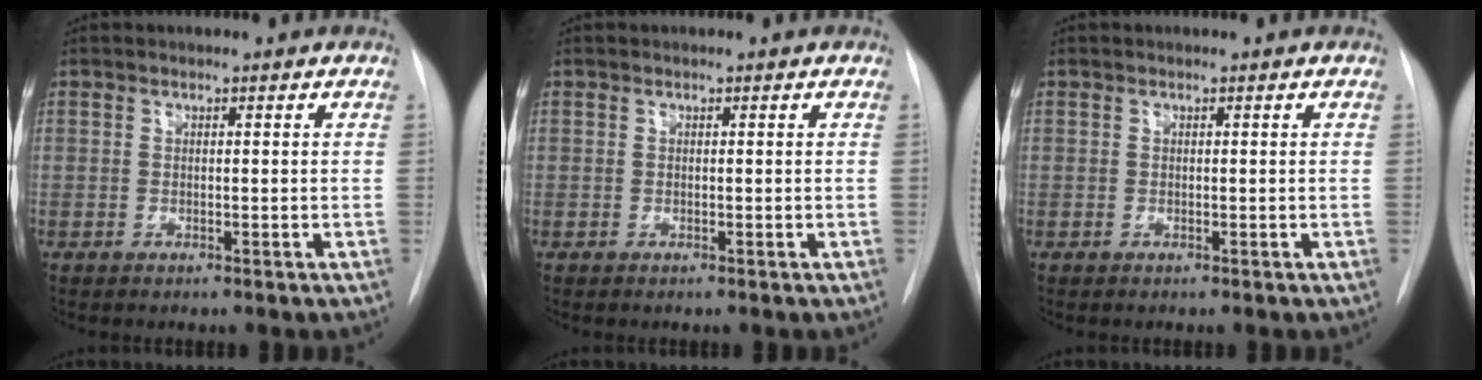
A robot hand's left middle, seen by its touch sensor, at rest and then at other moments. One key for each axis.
{"total": 0.0}
{"total": 0.0}